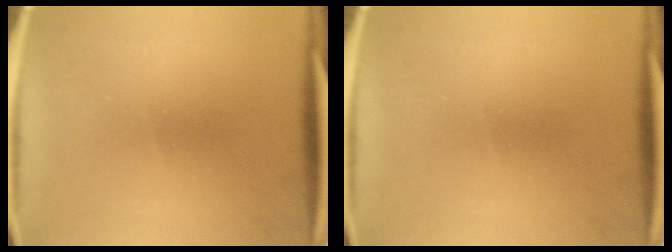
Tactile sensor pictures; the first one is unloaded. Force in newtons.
{"total": 0.0}